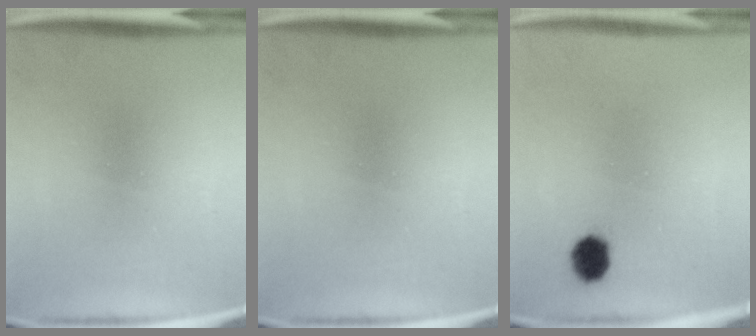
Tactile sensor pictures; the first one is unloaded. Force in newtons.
{"total": 0.0}
{"total": 5.0}